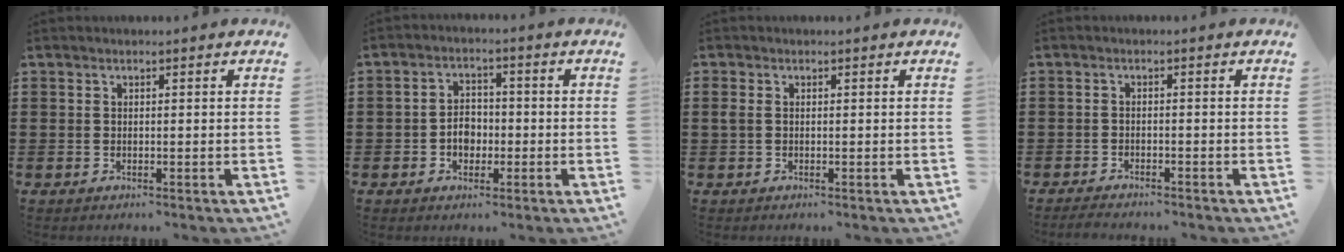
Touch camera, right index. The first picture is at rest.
{"total": 3.6, "force": [-1.0, 2.8, 2.0], "torque": [-0.036, 0.002, -0.022]}
{"total": 1.2, "force": [0.2, 0.9, 0.9], "torque": [-0.028, 0.003, -0.001]}
{"total": 1.6, "force": [-1.6, 0.2, 0.0], "torque": [-0.006, 0.002, -0.033]}